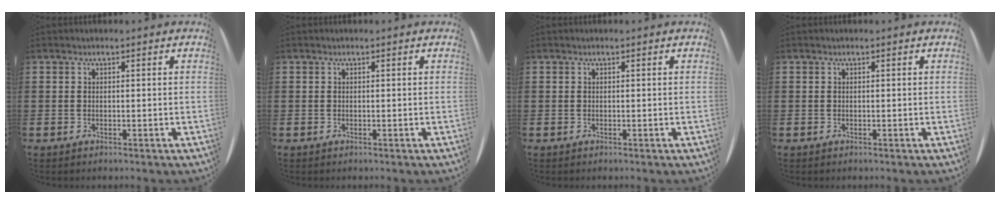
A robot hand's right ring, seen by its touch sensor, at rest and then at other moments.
{"total": 0.0}
{"total": 0.0}
{"total": 0.0}